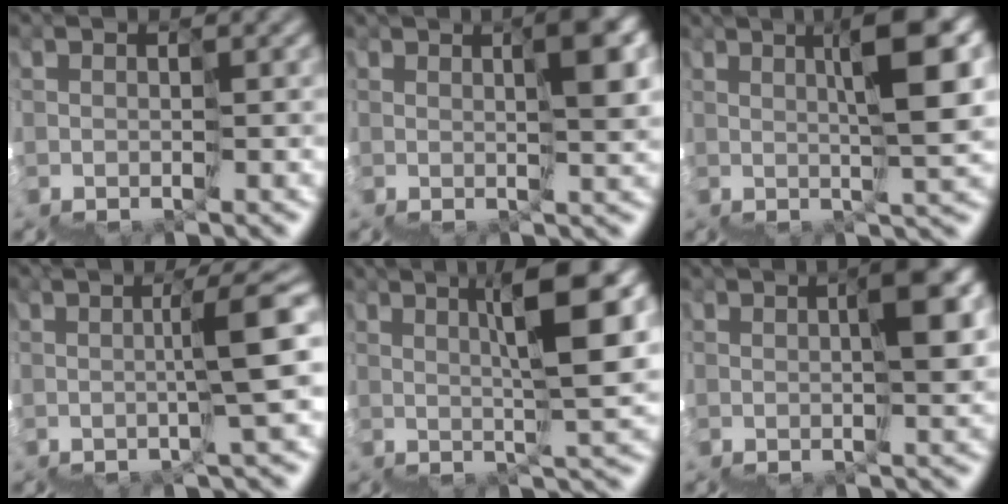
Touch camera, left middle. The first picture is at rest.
{"total": 7.2, "force": [3.6, 1.6, 6.0], "torque": [-0.096, 0.019, 0.071]}
{"total": 7.7, "force": [3.2, 0.8, 7.0], "torque": [-0.099, 0.031, 0.057]}
{"total": 5.1, "force": [0.8, -0.4, 5.0], "torque": [-0.047, 0.021, 0.003]}
{"total": 7.1, "force": [3.3, 0.0, 6.3], "torque": [-0.081, 0.032, 0.055]}
{"total": 6.3, "force": [2.7, 1.6, 5.4], "torque": [-0.091, 0.025, 0.047]}